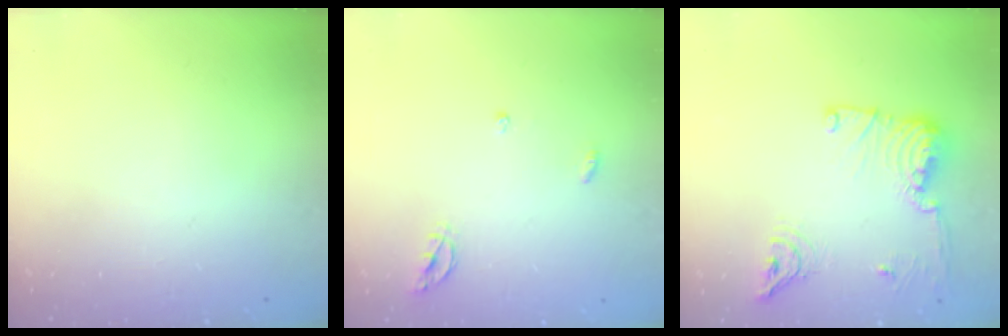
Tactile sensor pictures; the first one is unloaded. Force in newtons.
{"total": 5.5, "press": 5.5, "slide": 0.2}
{"total": 14.7, "press": 14.6, "slide": 2.1}